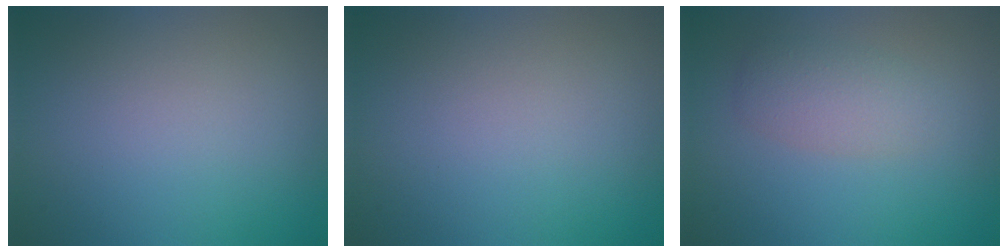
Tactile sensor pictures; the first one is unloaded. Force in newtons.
{"total": 0.0}
{"total": 2.6, "press": 2.6, "slide": 0.3}